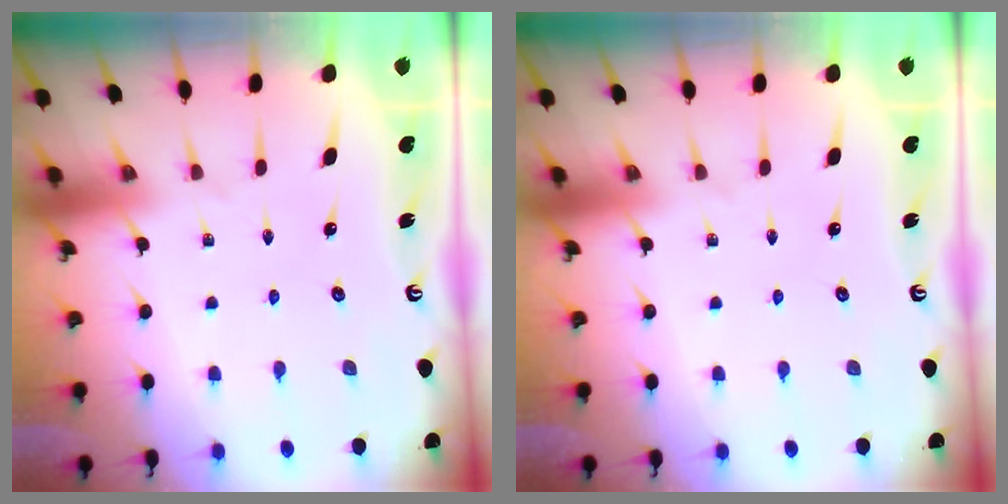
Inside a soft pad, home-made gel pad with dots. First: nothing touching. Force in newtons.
{"total": 0.0}